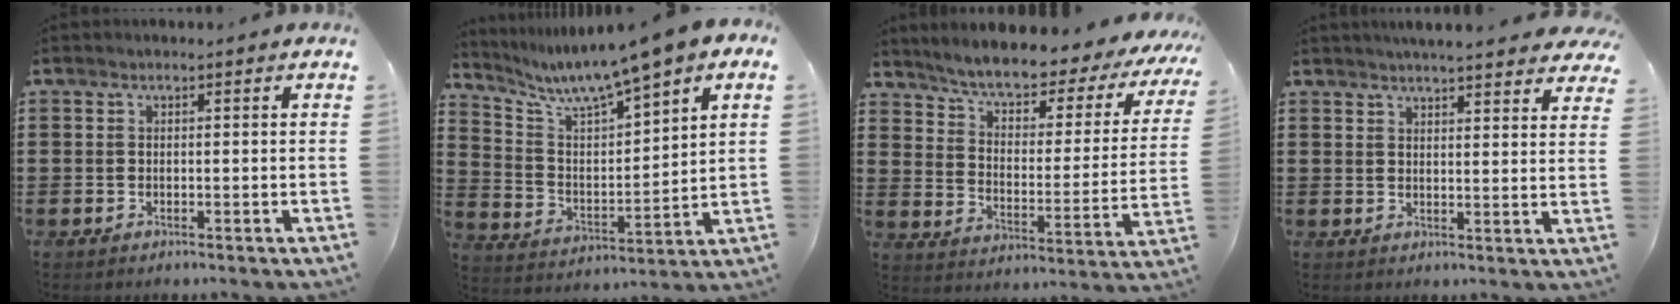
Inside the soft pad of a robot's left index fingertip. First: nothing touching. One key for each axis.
{"total": 7.4, "fx": 6.2, "fy": 0.5, "fz": 4.0, "tx": -0.102, "ty": -0.035, "tz": 0.099}
{"total": 5.2, "fx": 4.7, "fy": 0.8, "fz": 2.2, "tx": -0.068, "ty": -0.039, "tz": 0.070}
{"total": 4.1, "fx": 4.0, "fy": -0.1, "fz": 0.9, "tx": -0.030, "ty": -0.010, "tz": 0.075}